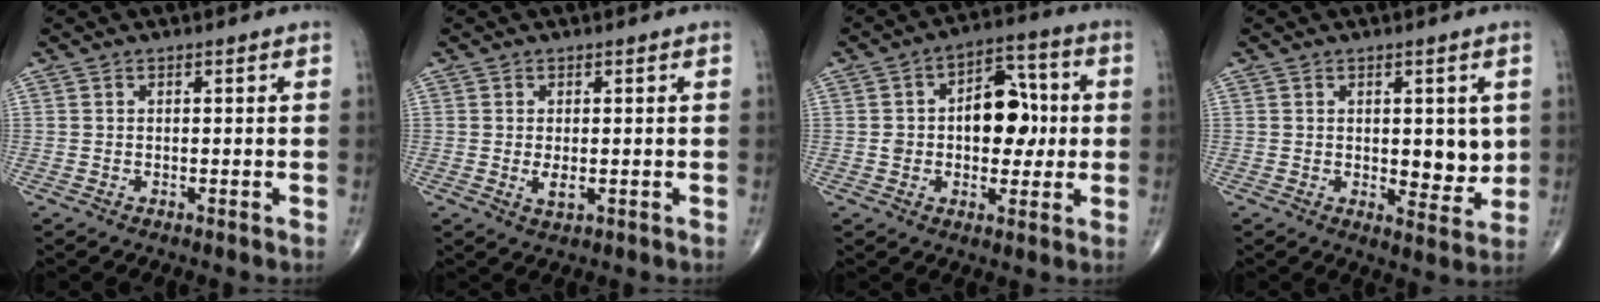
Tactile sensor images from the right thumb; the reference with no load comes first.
{"total": 2.2, "force": [-0.3, 1.0, 1.9], "torque": [-0.038, -0.007, -0.004]}
{"total": 12.5, "force": [0.6, 8.0, 9.5], "torque": [-0.091, 0.025, 0.008]}
{"total": 6.9, "force": [0.7, 3.5, 5.8], "torque": [-0.051, -0.018, 0.015]}